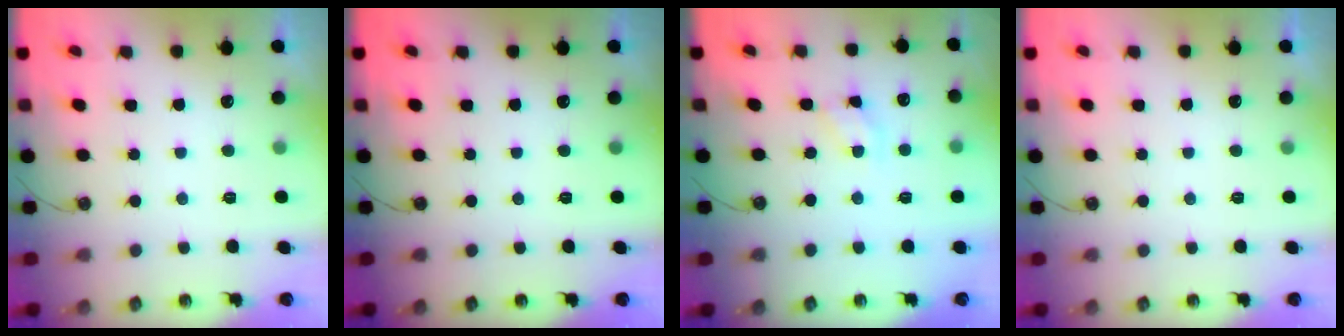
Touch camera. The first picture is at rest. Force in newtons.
{"total": 0.0}
{"total": 2.9, "press": 2.9, "slide": 0.4}
{"total": 0.0}